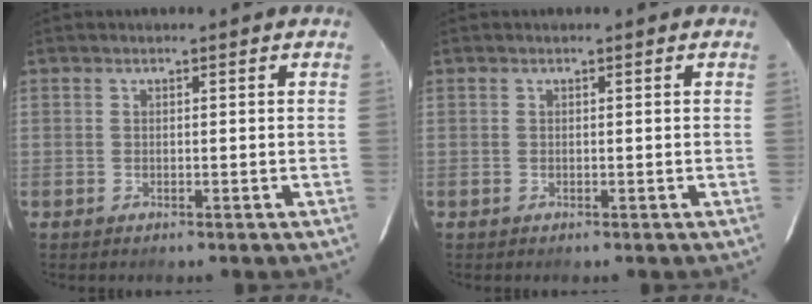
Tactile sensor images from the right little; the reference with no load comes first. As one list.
[{"total": 0.0}]